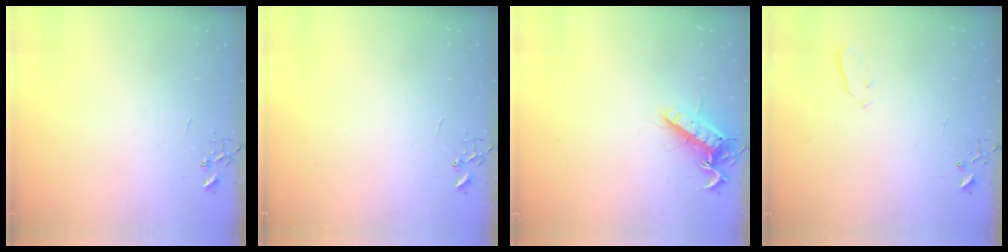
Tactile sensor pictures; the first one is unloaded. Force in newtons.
{"total": 0.0}
{"total": 13.2, "press": 13.2, "slide": 1.3}
{"total": 2.5, "press": 2.5, "slide": 0.4}